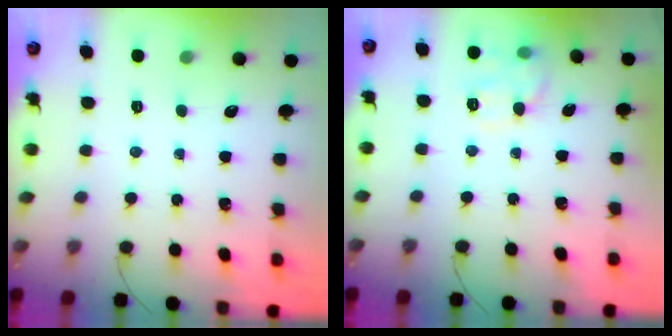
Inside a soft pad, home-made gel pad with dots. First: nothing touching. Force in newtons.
{"total": 9.8, "press": 9.8, "slide": 0.0}